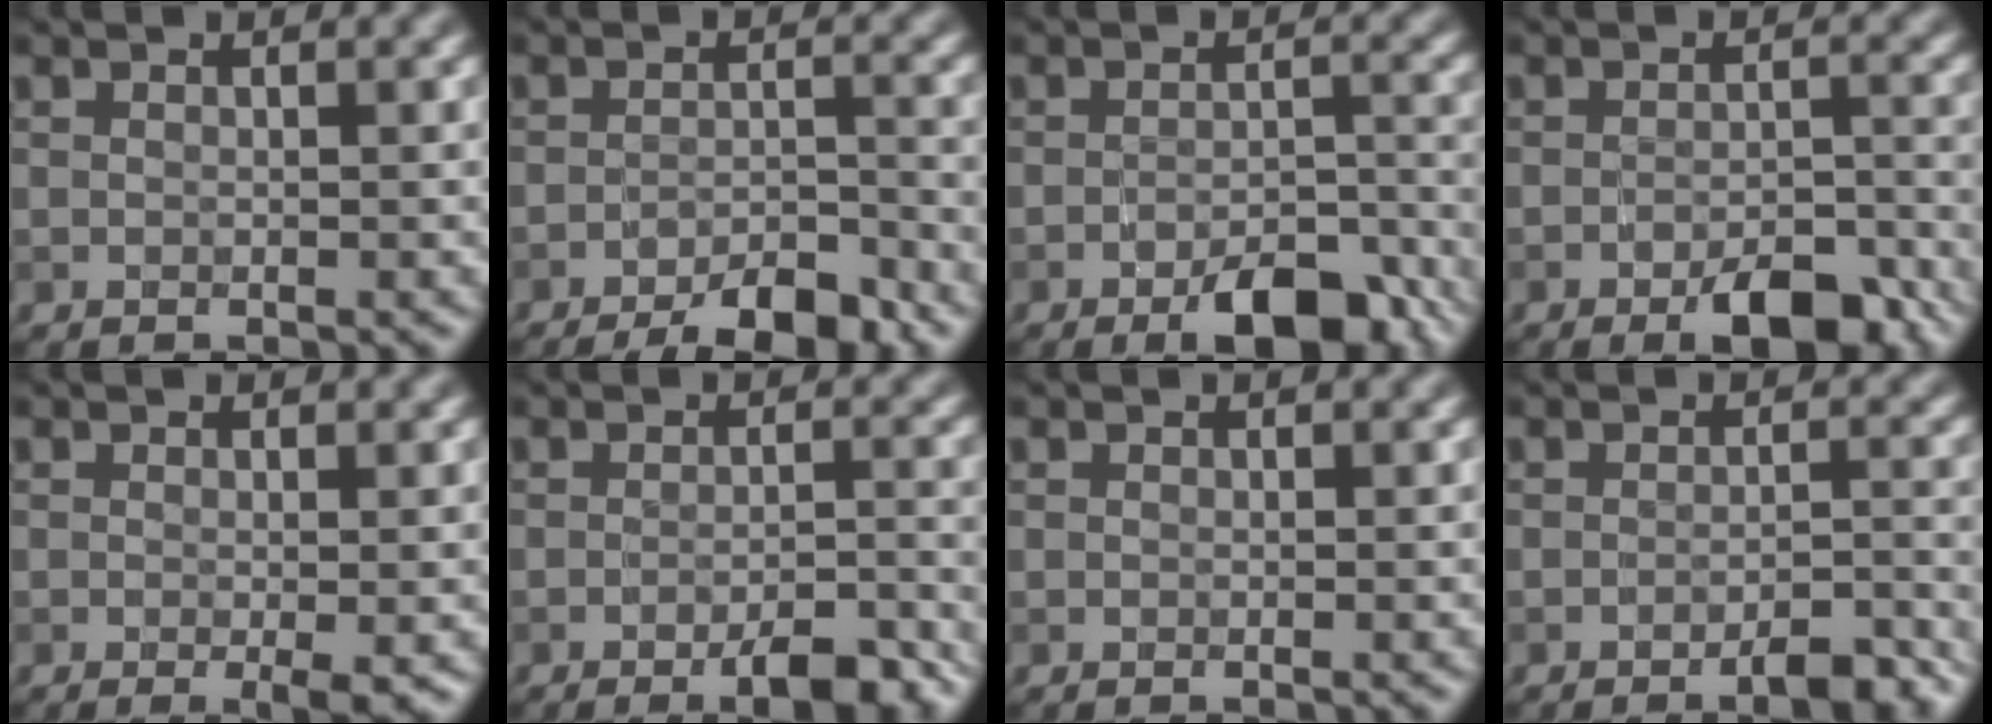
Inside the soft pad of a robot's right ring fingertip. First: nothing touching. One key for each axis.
{"total": 6.5, "fx": -4.8, "fy": 1.6, "fz": 4.1, "tx": -0.059, "ty": -0.003, "tz": -0.074}
{"total": 6.7, "fx": -4.2, "fy": 2.3, "fz": 4.7, "tx": -0.065, "ty": 0.000, "tz": -0.059}
{"total": 5.9, "fx": -3.6, "fy": 1.9, "fz": 4.2, "tx": -0.061, "ty": 0.001, "tz": -0.050}
{"total": 1.7, "fx": -0.4, "fy": 0.1, "fz": 1.6, "tx": -0.023, "ty": -0.010, "tz": -0.005}
{"total": 4.4, "fx": -2.6, "fy": 1.0, "fz": 3.4, "tx": -0.052, "ty": -0.001, "tz": -0.037}
{"total": 0.0}
{"total": 3.6, "fx": -2.4, "fy": 0.8, "fz": 2.6, "tx": -0.037, "ty": 0.002, "tz": -0.036}